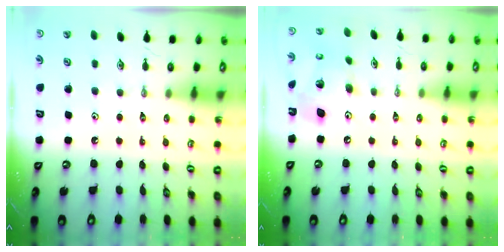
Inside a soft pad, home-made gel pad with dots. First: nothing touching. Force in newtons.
{"total": 13.9, "press": 13.8, "slide": 1.3}